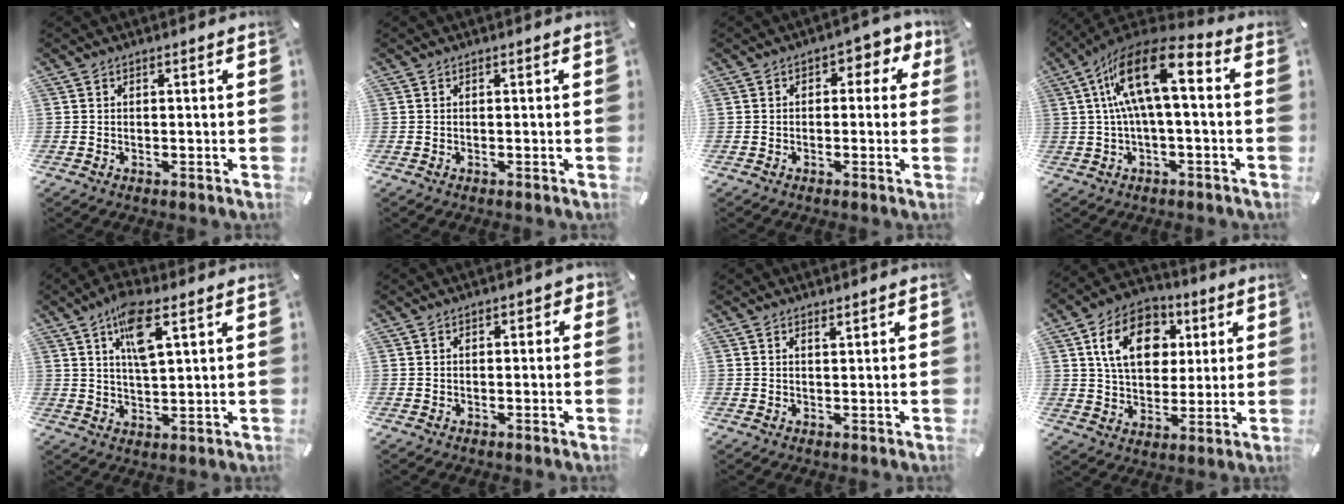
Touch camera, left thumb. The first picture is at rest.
{"total": 0.0}
{"total": 4.0, "force": [0.2, 2.7, 2.9], "torque": [-0.037, 0.007, -0.007]}
{"total": 16.5, "force": [3.2, 6.7, 14.8], "torque": [-0.280, -0.010, 0.052]}
{"total": 9.6, "force": [4.9, 3.3, 7.6], "torque": [-0.133, -0.007, 0.082]}
{"total": 1.5, "force": [-0.3, 1.0, 1.0], "torque": [-0.010, 0.002, -0.010]}
{"total": 1.0, "force": [0.8, 0.2, 0.4], "torque": [-0.009, -0.002, 0.015]}
{"total": 14.6, "force": [4.6, 10.8, 8.8], "torque": [-0.150, 0.006, 0.083]}